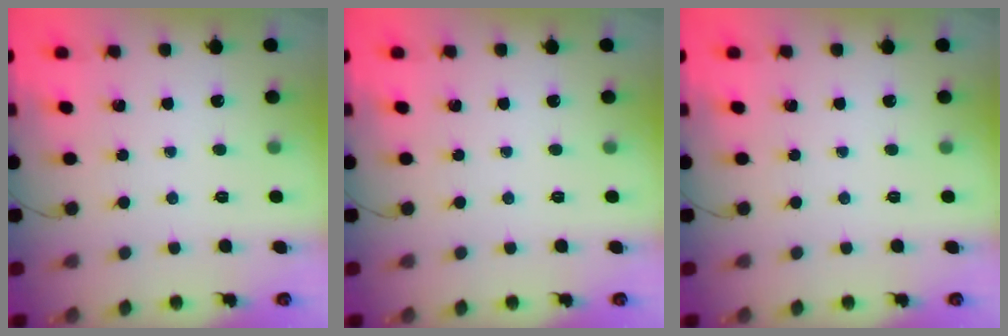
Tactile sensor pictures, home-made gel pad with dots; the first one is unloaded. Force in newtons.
{"total": 0.0}
{"total": 0.0}